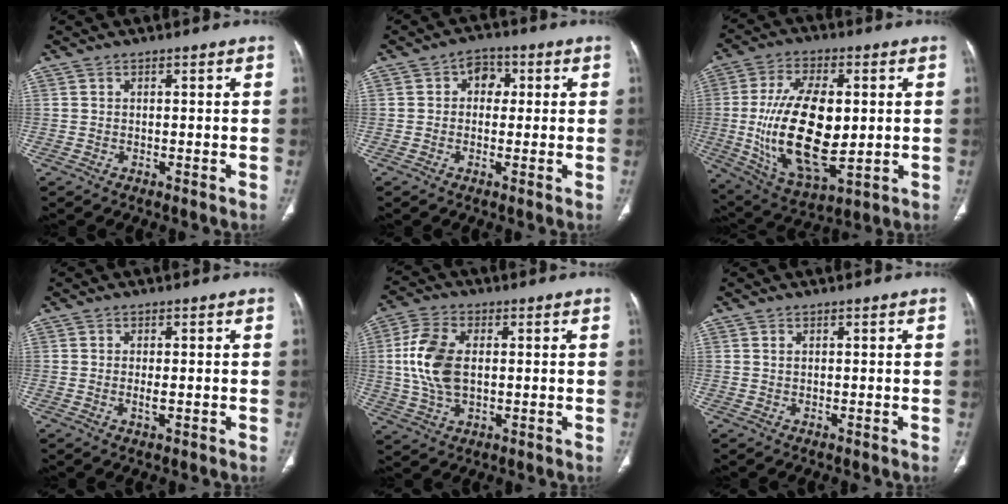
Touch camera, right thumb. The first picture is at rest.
{"total": 4.5, "force": [0.7, 3.6, 2.6], "torque": [-0.003, 0.010, 0.001]}
{"total": 21.1, "force": [-0.2, 10.5, 18.3], "torque": [-0.332, -0.013, 0.012]}
{"total": 2.0, "force": [-0.3, 0.8, 1.8], "torque": [-0.038, -0.004, -0.005]}
{"total": 11.3, "force": [0.9, 6.7, 9.1], "torque": [-0.196, 0.004, 0.021]}
{"total": 0.6, "force": [0.2, 0.4, 0.4], "torque": [-0.008, 0.000, 0.005]}